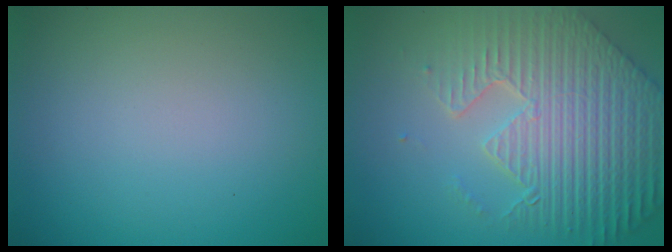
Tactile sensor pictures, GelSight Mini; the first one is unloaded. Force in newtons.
{"total": 9.3, "press": 6.4, "slide": 6.7}